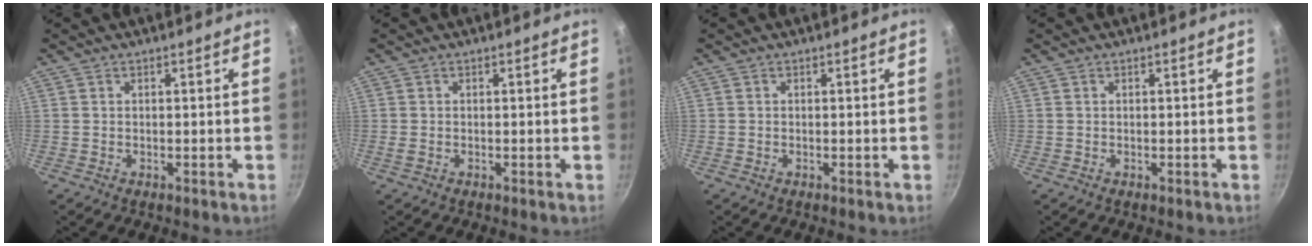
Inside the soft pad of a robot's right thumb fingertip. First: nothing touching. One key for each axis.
{"total": 1.0, "fx": -0.2, "fy": 0.5, "fz": 0.8, "tx": -0.014, "ty": 0.000, "tz": -0.006}
{"total": 0.0}
{"total": 0.0}